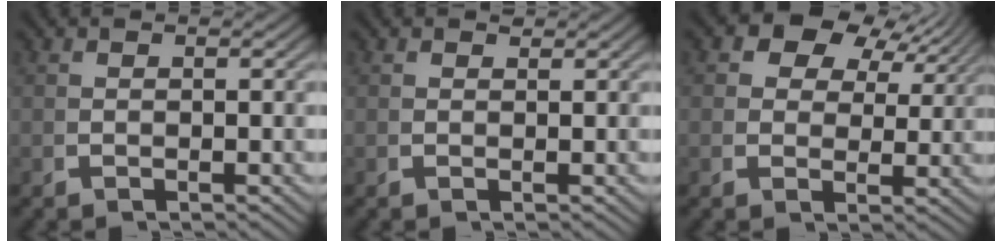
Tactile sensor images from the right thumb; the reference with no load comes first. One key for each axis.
{"total": 0.7, "fx": 0.6, "fy": 0.3, "fz": 0.1, "tx": 0.001, "ty": -0.001, "tz": 0.010}
{"total": 6.2, "fx": 3.2, "fy": 3.8, "fz": 3.6, "tx": -0.065, "ty": 0.002, "tz": 0.053}